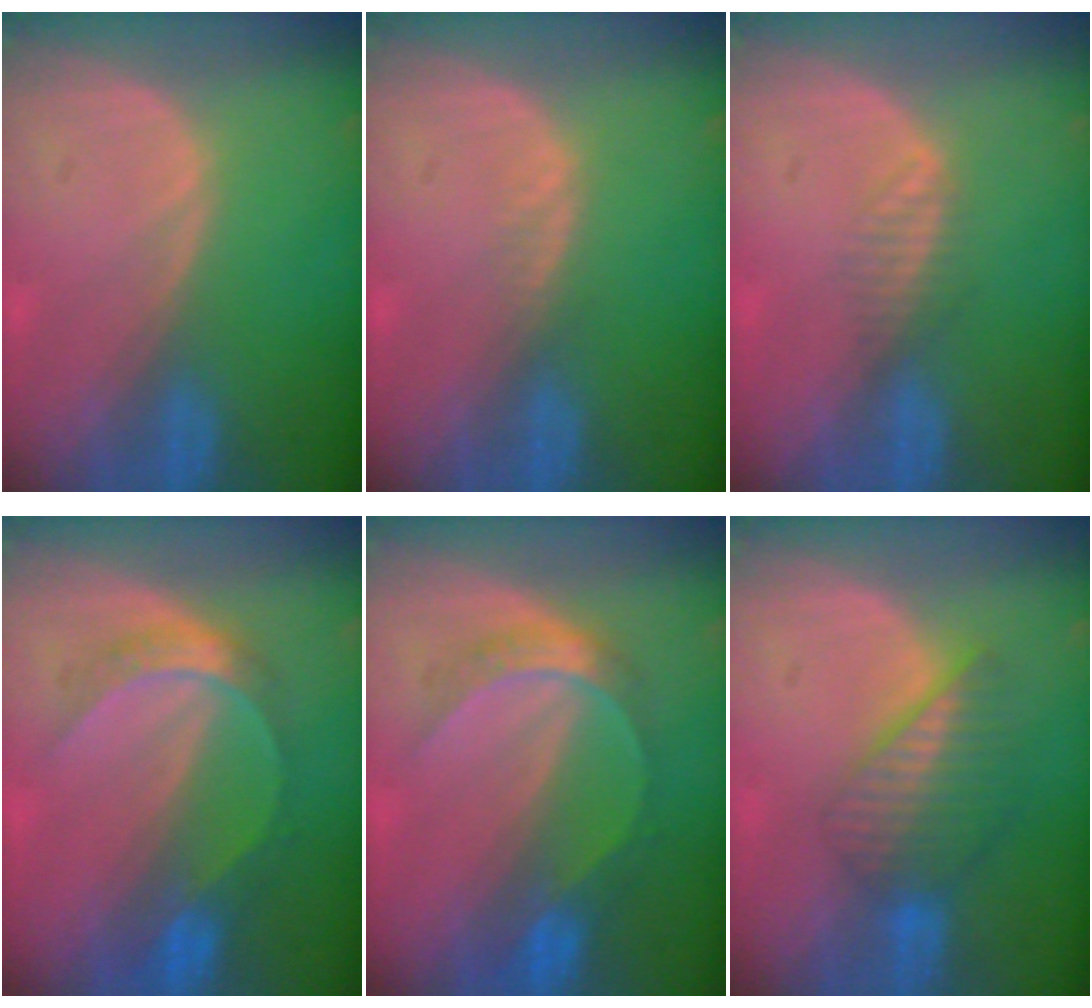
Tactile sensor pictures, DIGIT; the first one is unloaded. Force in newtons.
{"total": 0.9, "press": 0.9, "slide": 0.2}
{"total": 2.0, "press": 1.8, "slide": 0.8}
{"total": 6.7, "press": 5.8, "slide": 3.4}
{"total": 6.7, "press": 5.8, "slide": 3.4}
{"total": 6.6, "press": 5.9, "slide": 2.9}